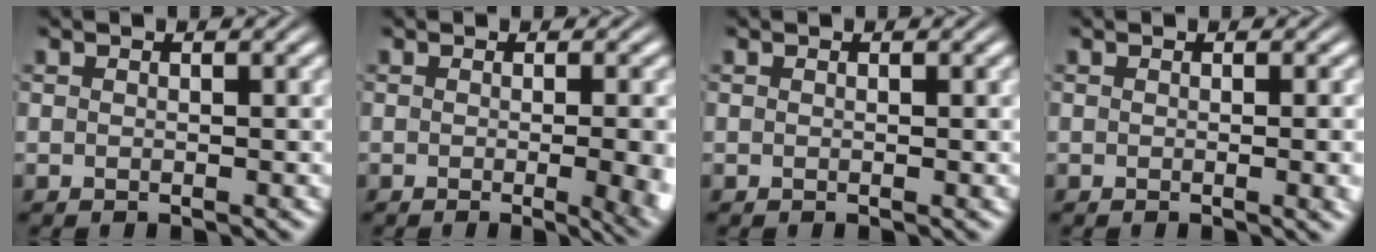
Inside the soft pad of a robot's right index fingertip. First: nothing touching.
{"total": 3.9, "force": [-0.9, 0.7, 3.8], "torque": [-0.042, -0.007, -0.015]}
{"total": 0.0}
{"total": 1.0, "force": [-0.1, -0.2, 1.0], "torque": [-0.011, 0.001, -0.004]}